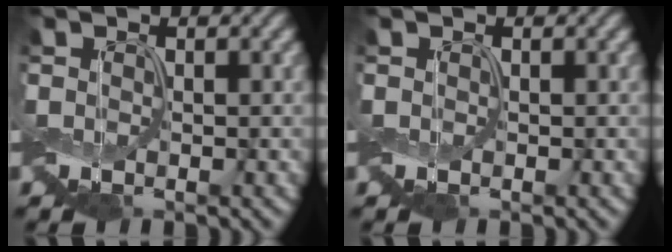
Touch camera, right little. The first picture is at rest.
{"total": 0.0}